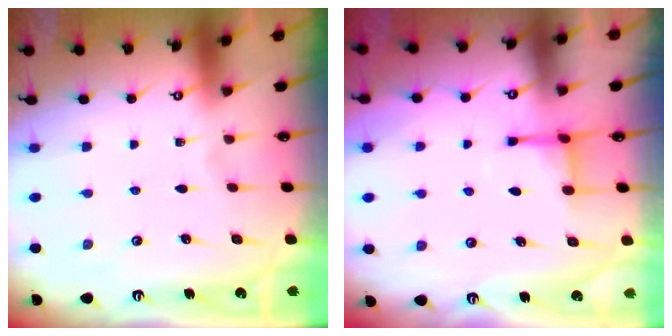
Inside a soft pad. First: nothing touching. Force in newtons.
{"total": 3.7, "press": 3.6, "slide": 0.6}